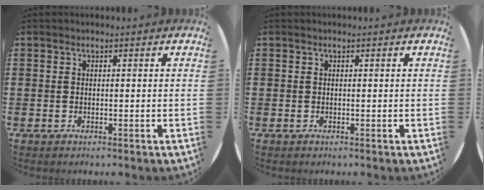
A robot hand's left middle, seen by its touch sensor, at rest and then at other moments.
{"total": 0.0}